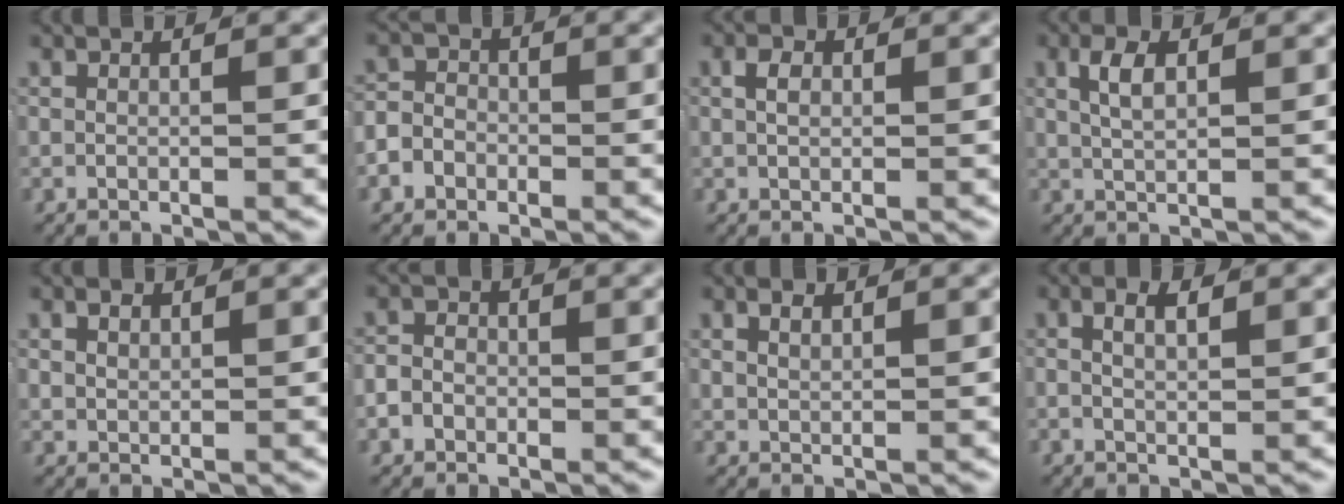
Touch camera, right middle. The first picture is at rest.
{"total": 3.7, "force": [-1.3, 3.1, 1.3], "torque": [-0.018, -0.001, -0.030]}
{"total": 1.2, "force": [0.4, 0.7, 1.0], "torque": [-0.016, 0.000, 0.009]}
{"total": 2.4, "force": [1.0, 0.6, 2.1], "torque": [-0.036, 0.000, 0.020]}
{"total": 1.1, "force": [0.7, 0.6, 0.6], "torque": [-0.011, -0.003, 0.019]}
{"total": 2.7, "force": [-1.0, 2.3, 0.9], "torque": [-0.012, 0.000, -0.022]}
{"total": 1.0, "force": [0.8, 0.2, 0.6], "torque": [-0.010, -0.003, 0.021]}
{"total": 1.9, "force": [0.3, 0.6, 1.8], "torque": [-0.025, -0.001, 0.005]}